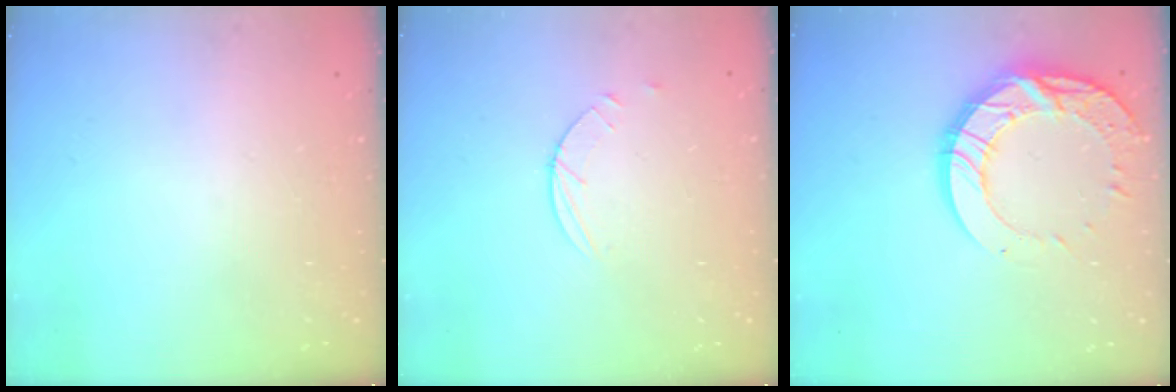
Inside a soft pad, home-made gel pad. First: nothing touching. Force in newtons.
{"total": 2.5, "press": 2.4, "slide": 0.3}
{"total": 17.3, "press": 17.2, "slide": 1.9}